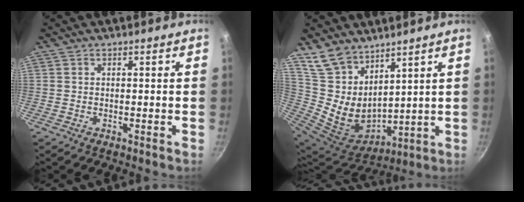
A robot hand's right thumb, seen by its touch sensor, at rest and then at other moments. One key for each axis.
{"total": 15.8, "fx": 10.5, "fy": 9.5, "fz": 7.1, "tx": -0.122, "ty": -0.066, "tz": 0.226}